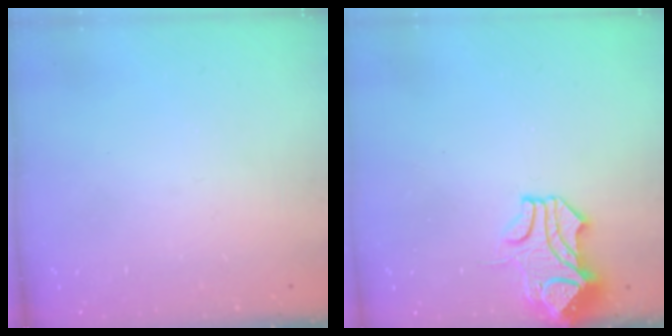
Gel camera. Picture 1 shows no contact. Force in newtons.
{"total": 1.6, "press": 0.9, "slide": 1.3}